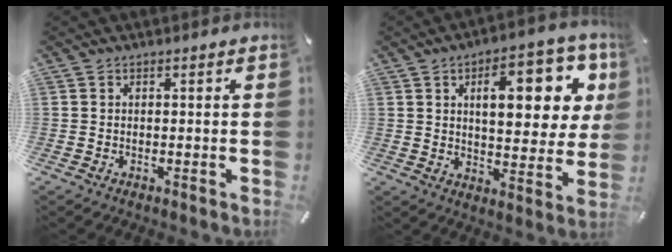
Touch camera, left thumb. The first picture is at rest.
{"total": 18.0, "force": [6.8, 8.7, 14.3], "torque": [-0.194, -0.017, 0.104]}